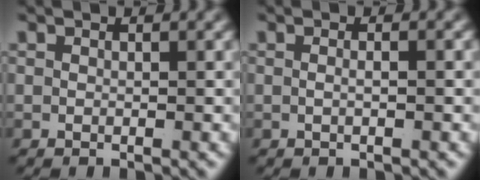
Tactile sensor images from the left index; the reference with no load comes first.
{"total": 1.0, "force": [-0.4, -0.4, 0.8], "torque": [-0.018, -0.003, -0.004]}